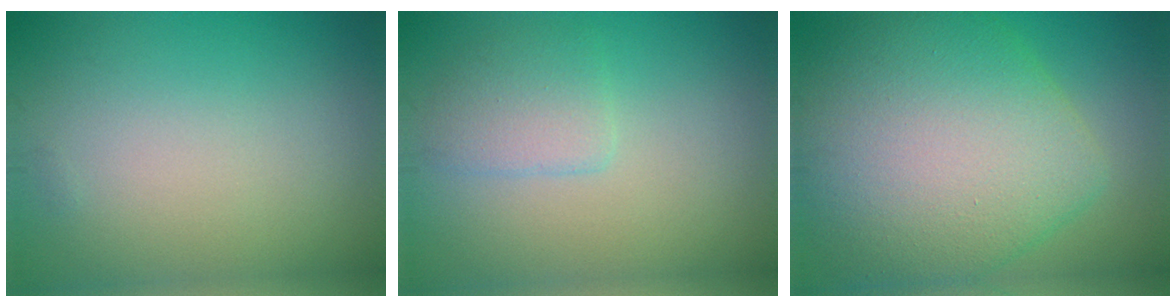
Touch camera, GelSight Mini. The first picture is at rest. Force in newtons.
{"total": 2.4, "press": 2.4, "slide": 0.2}
{"total": 11.1, "press": 11.1, "slide": 0.5}